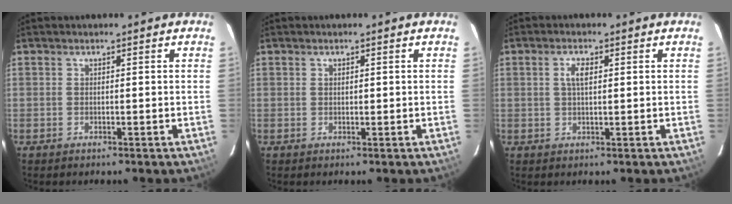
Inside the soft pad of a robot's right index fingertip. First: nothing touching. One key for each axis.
{"total": 0.7, "fx": 0.3, "fy": 0.5, "fz": 0.4, "tx": -0.006, "ty": 0.002, "tz": 0.006}
{"total": 2.7, "fx": 0.7, "fy": 1.1, "fz": 2.4, "tx": -0.047, "ty": 0.006, "tz": 0.014}